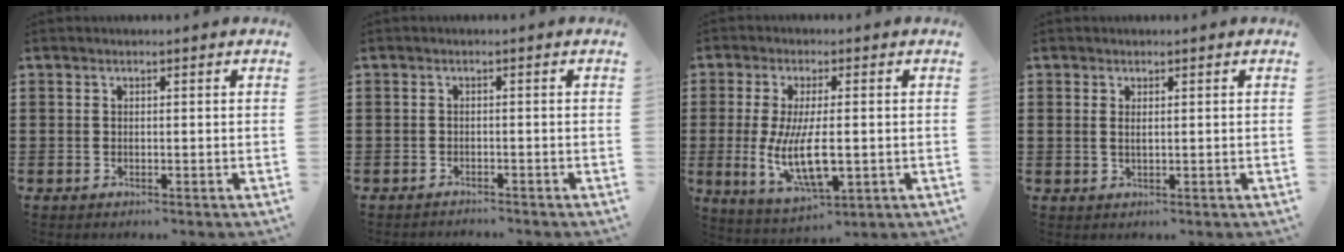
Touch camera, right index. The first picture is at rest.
{"total": 2.0, "force": [-2.0, -0.1, -0.2], "torque": [-0.002, 0.001, -0.044]}
{"total": 9.8, "force": [-0.8, 3.5, 9.2], "torque": [-0.195, -0.016, -0.015]}
{"total": 1.0, "force": [0.2, 0.3, 0.9], "torque": [-0.020, 0.003, 0.003]}